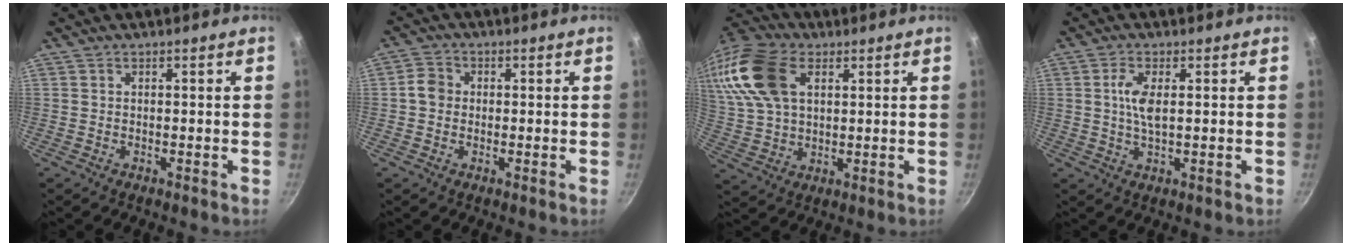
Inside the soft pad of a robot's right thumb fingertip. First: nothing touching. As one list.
[{"total": 3.6, "force": [-0.1, 3.2, 1.7], "torque": [-0.018, 0.009, -0.011]}, {"total": 18.7, "force": [6.5, 11.7, 13.0], "torque": [-0.273, 0.010, 0.122]}, {"total": 4.9, "force": [0.8, 1.8, 4.5], "torque": [-0.098, 0.002, 0.016]}]